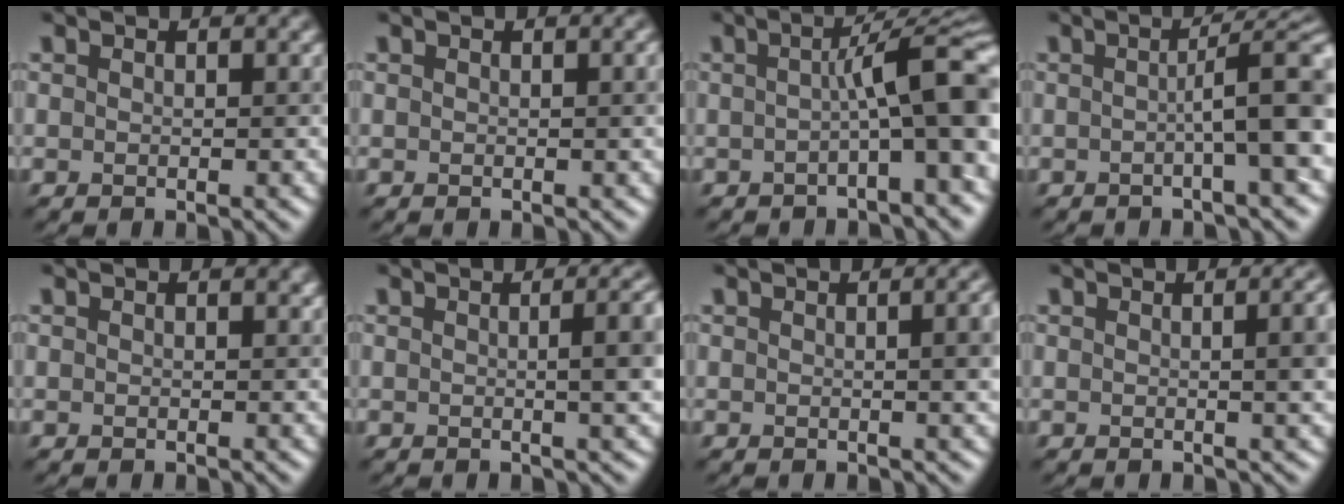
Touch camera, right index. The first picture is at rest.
{"total": 1.6, "force": [0.2, 0.6, 1.5], "torque": [-0.008, 0.010, -0.003]}
{"total": 8.0, "force": [-0.3, 1.4, 7.9], "torque": [-0.096, 0.027, -0.010]}
{"total": 6.3, "force": [-0.1, 0.9, 6.2], "torque": [-0.079, 0.013, -0.004]}
{"total": 0.0}
{"total": 5.2, "force": [0.3, 1.7, 4.9], "torque": [-0.034, 0.019, 0.003]}
{"total": 3.7, "force": [0.3, 1.3, 3.4], "torque": [-0.019, 0.020, 0.001]}
{"total": 4.3, "force": [0.3, 1.6, 4.0], "torque": [-0.023, 0.020, 0.003]}